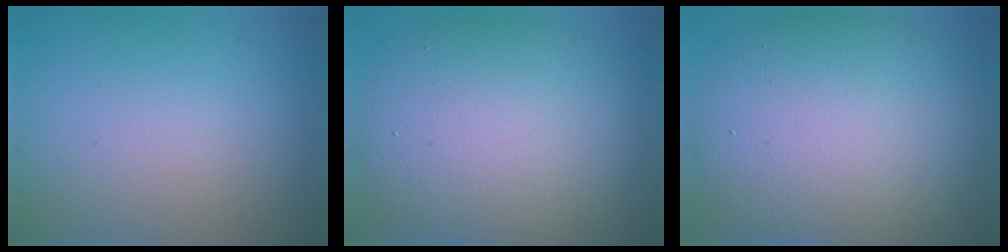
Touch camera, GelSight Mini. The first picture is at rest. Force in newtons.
{"total": 10.0, "press": 10.0, "slide": 0.4}
{"total": 12.4, "press": 12.3, "slide": 1.1}